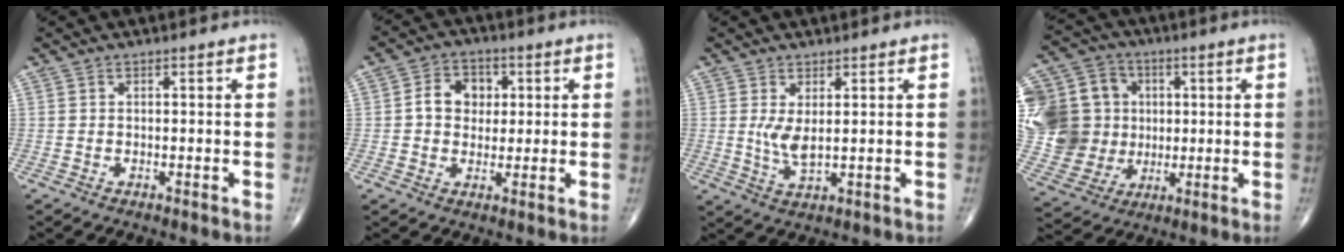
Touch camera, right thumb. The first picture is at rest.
{"total": 7.3, "force": [1.1, 5.9, 4.1], "torque": [-0.037, 0.007, 0.011]}
{"total": 4.3, "force": [0.8, 1.5, 3.9], "torque": [-0.079, -0.018, 0.023]}
{"total": 22.0, "force": [3.0, 19.1, 10.5], "torque": [-0.206, 0.037, 0.072]}